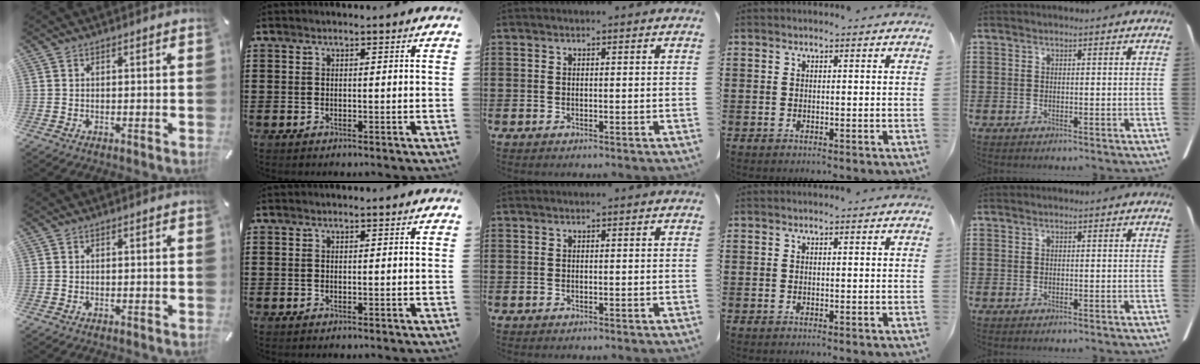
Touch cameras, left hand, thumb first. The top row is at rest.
{}